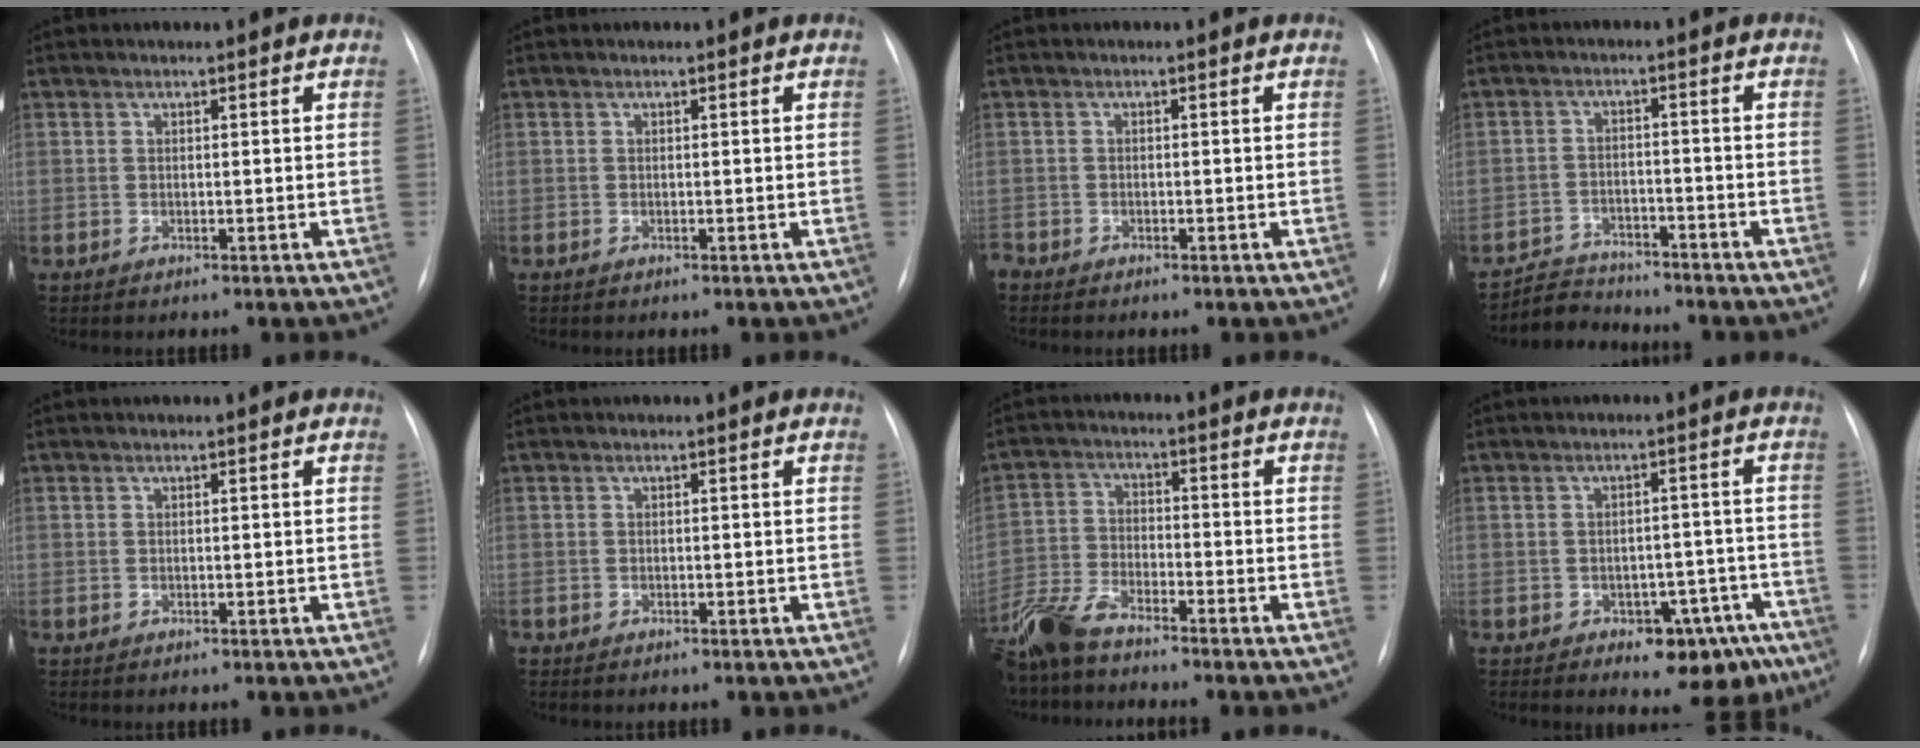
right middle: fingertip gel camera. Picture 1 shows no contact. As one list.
[{"total": 0.0}, {"total": 1.5, "force": [-1.4, 0.5, 0.1], "torque": [-0.001, -0.002, -0.023]}, {"total": 5.4, "force": [-5.2, 1.4, -0.5], "torque": [0.003, -0.002, -0.090]}, {"total": 0.0}, {"total": 0.0}, {"total": 9.0, "force": [-7.8, 1.7, 4.1], "torque": [-0.090, -0.015, -0.155]}, {"total": 9.4, "force": [-6.0, 4.9, 5.4], "torque": [-0.040, 0.025, -0.073]}]